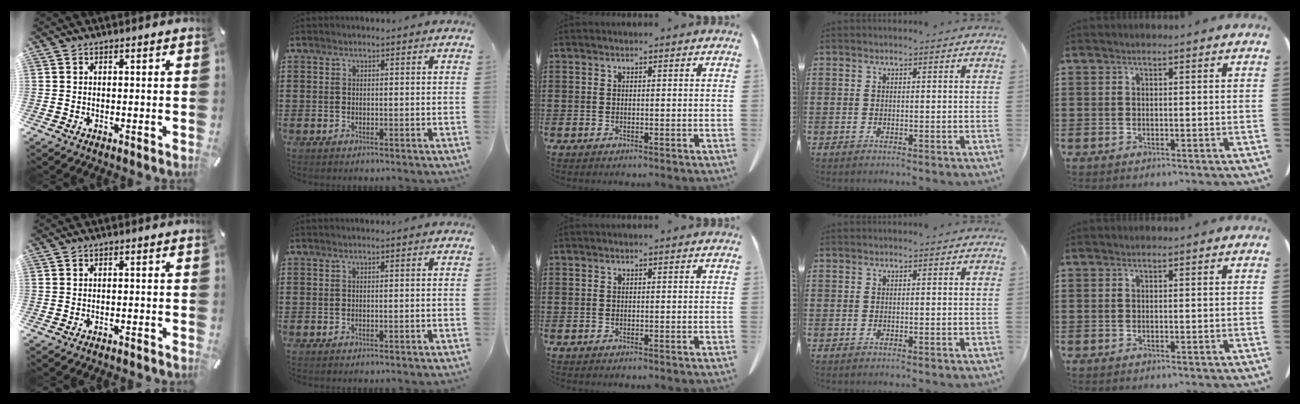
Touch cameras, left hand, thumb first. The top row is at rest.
{"thumb": {"total": 1.4, "force": [-1.4, 0.3, 0.3], "torque": [-0.008, 0.004, -0.027]}, "index": {"total": 0.7, "force": [-0.5, 0.0, 0.4], "torque": [-0.007, -0.002, -0.010]}}